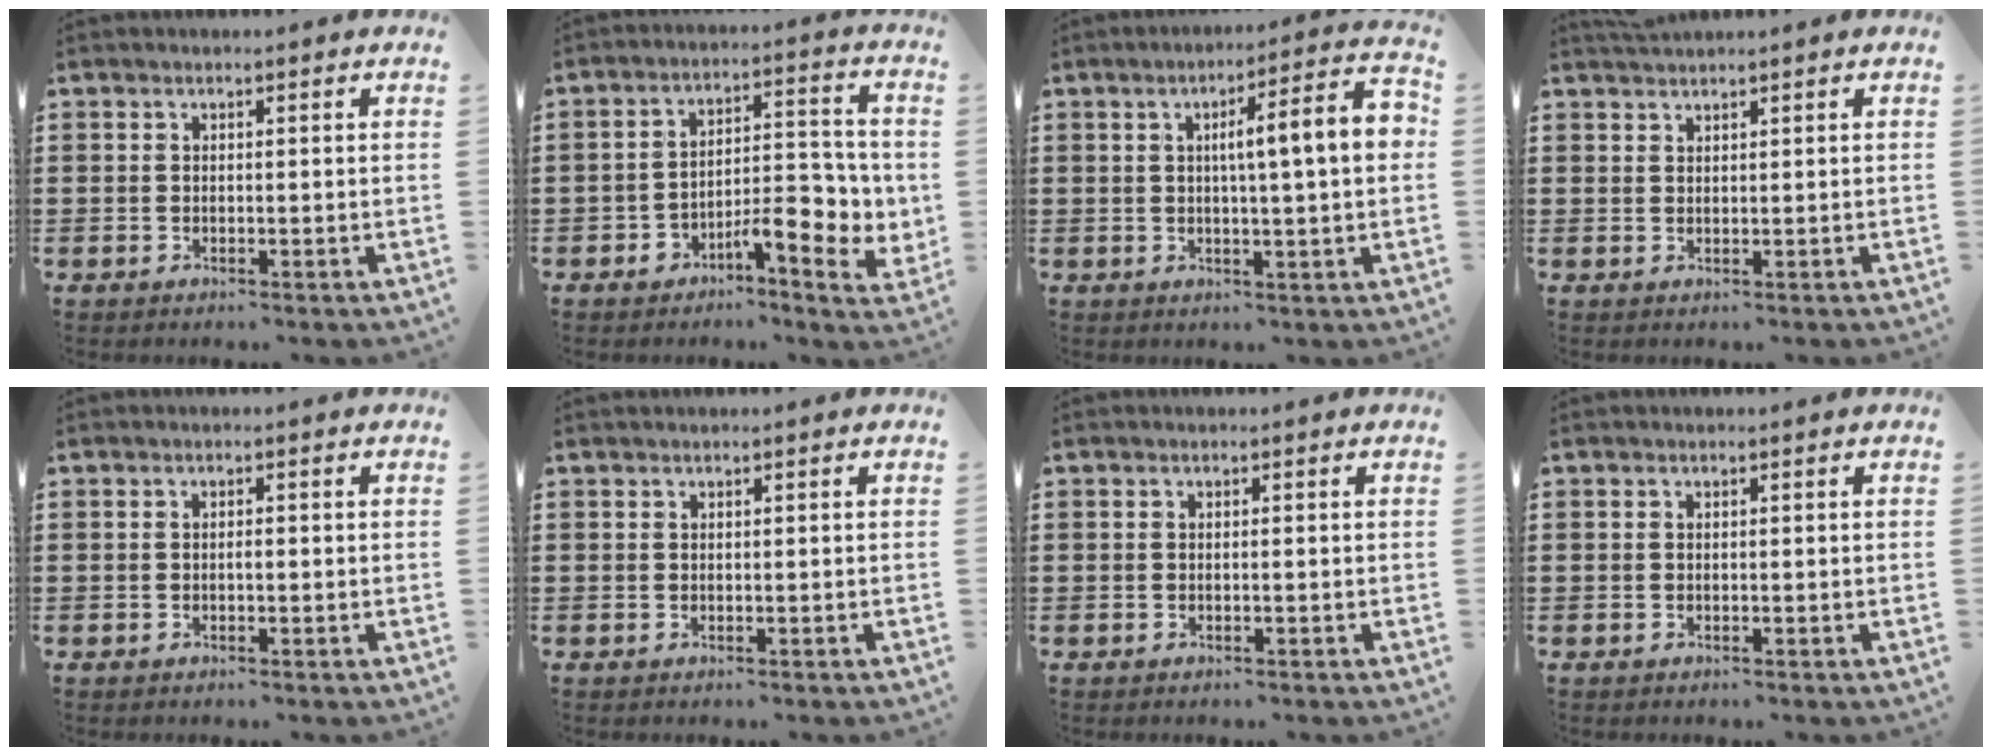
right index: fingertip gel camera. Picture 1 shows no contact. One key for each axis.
{"total": 8.7, "fx": -3.7, "fy": 3.5, "fz": 7.1, "tx": -0.087, "ty": 0.003, "tz": -0.063}
{"total": 8.5, "fx": 1.0, "fy": 0.6, "fz": 8.5, "tx": -0.139, "ty": -0.006, "tz": 0.006}
{"total": 1.3, "fx": 1.3, "fy": -0.1, "fz": 0.1, "tx": -0.004, "ty": 0.001, "tz": 0.026}
{"total": 0.7, "fx": -0.2, "fy": 0.2, "fz": 0.7, "tx": -0.013, "ty": -0.004, "tz": -0.003}
{"total": 0.0}
{"total": 0.0}
{"total": 0.0}